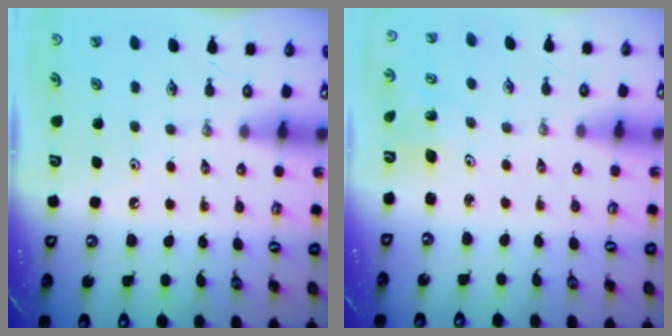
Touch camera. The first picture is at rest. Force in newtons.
{"total": 2.5, "press": 2.5, "slide": 0.1}